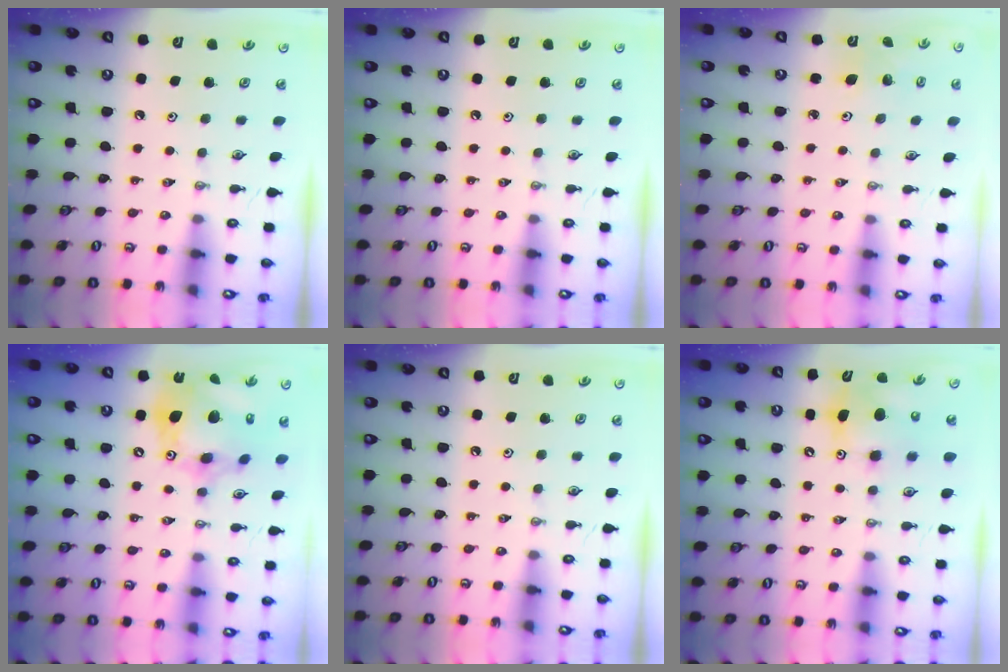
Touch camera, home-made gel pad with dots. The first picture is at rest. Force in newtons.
{"total": 0.0}
{"total": 3.2, "press": 2.9, "slide": 1.3}
{"total": 18.4, "press": 18.3, "slide": 1.9}
{"total": 0.0}
{"total": 8.9, "press": 8.7, "slide": 1.8}